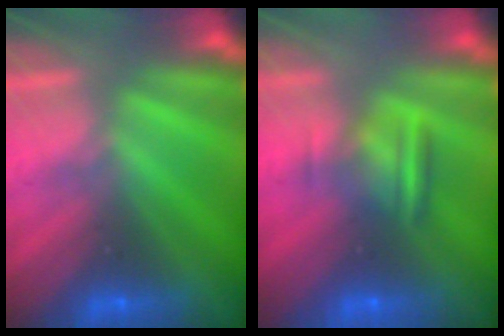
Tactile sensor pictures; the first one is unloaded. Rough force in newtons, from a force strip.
{"total": 8.2}